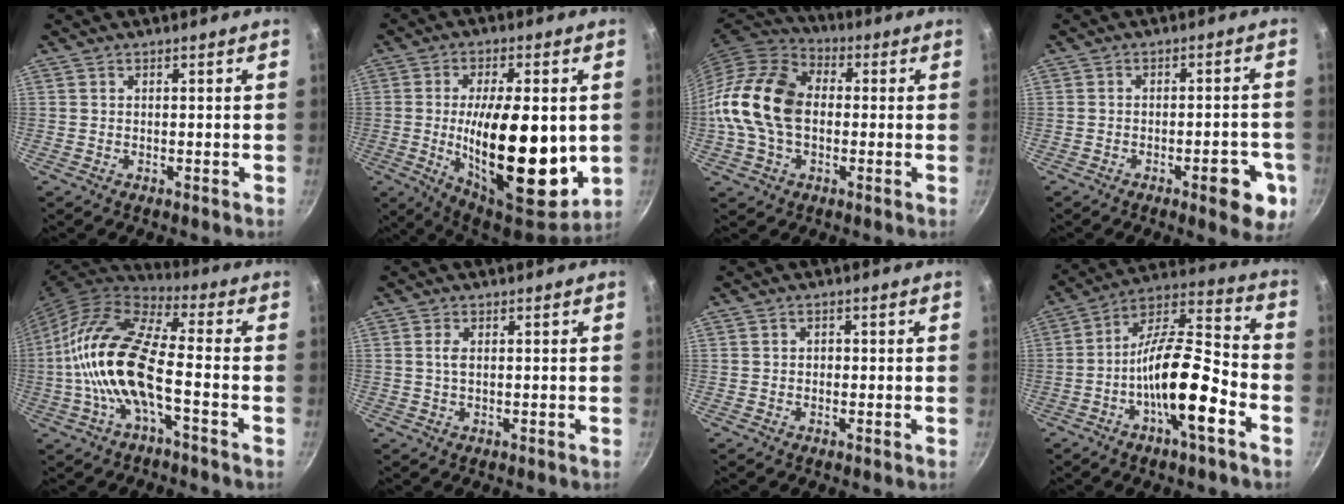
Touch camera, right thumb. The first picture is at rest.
{"total": 23.0, "force": [-1.3, 9.5, 20.8], "torque": [-0.308, -0.016, -0.016]}
{"total": 16.9, "force": [-0.4, 11.8, 12.1], "torque": [-0.209, 0.028, -0.026]}
{"total": 8.4, "force": [-3.5, 3.3, 6.9], "torque": [-0.060, 0.021, -0.039]}
{"total": 17.2, "force": [-3.5, 6.4, 15.6], "torque": [-0.303, 0.037, -0.083]}
{"total": 1.8, "force": [0.3, 1.0, 1.5], "torque": [-0.030, 0.002, 0.006]}
{"total": 1.2, "force": [-0.1, 1.0, 0.6], "torque": [-0.006, 0.005, -0.004]}
{"total": 17.1, "force": [-6.2, 5.3, 15.0], "torque": [-0.246, 0.049, -0.117]}